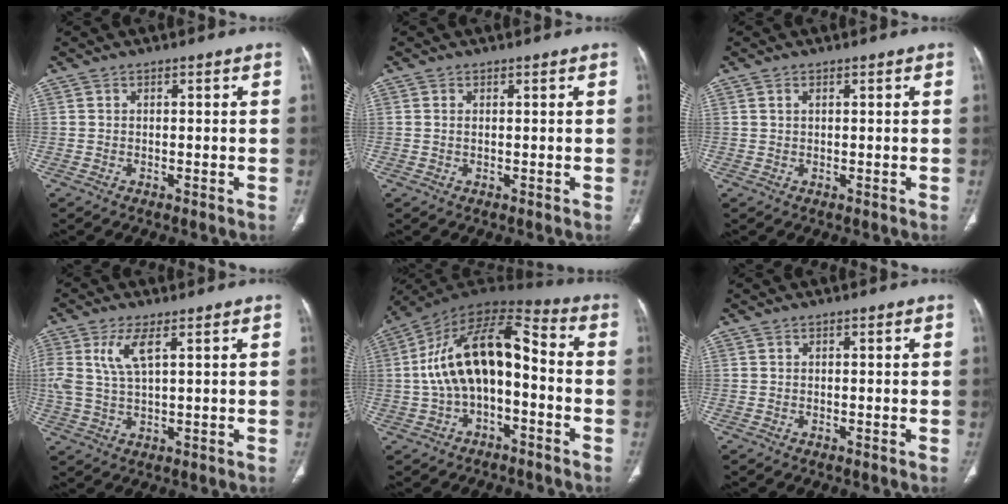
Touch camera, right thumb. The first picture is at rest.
{"total": 0.5, "force": [0.2, 0.3, 0.4], "torque": [-0.014, 0.004, 0.005]}
{"total": 0.8, "force": [0.4, 0.5, 0.6], "torque": [-0.014, 0.003, 0.008]}
{"total": 6.1, "force": [2.3, 2.0, 5.3], "torque": [-0.130, -0.006, 0.054]}
{"total": 17.0, "force": [-1.5, 8.9, 14.4], "torque": [-0.248, 0.060, -0.034]}
{"total": 0.0}